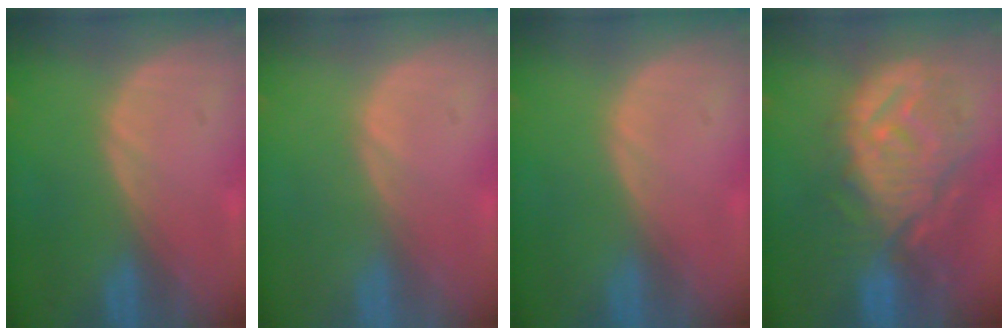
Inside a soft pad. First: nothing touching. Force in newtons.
{"total": 0.0}
{"total": 0.0}
{"total": 12.5, "press": 11.1, "slide": 5.7}